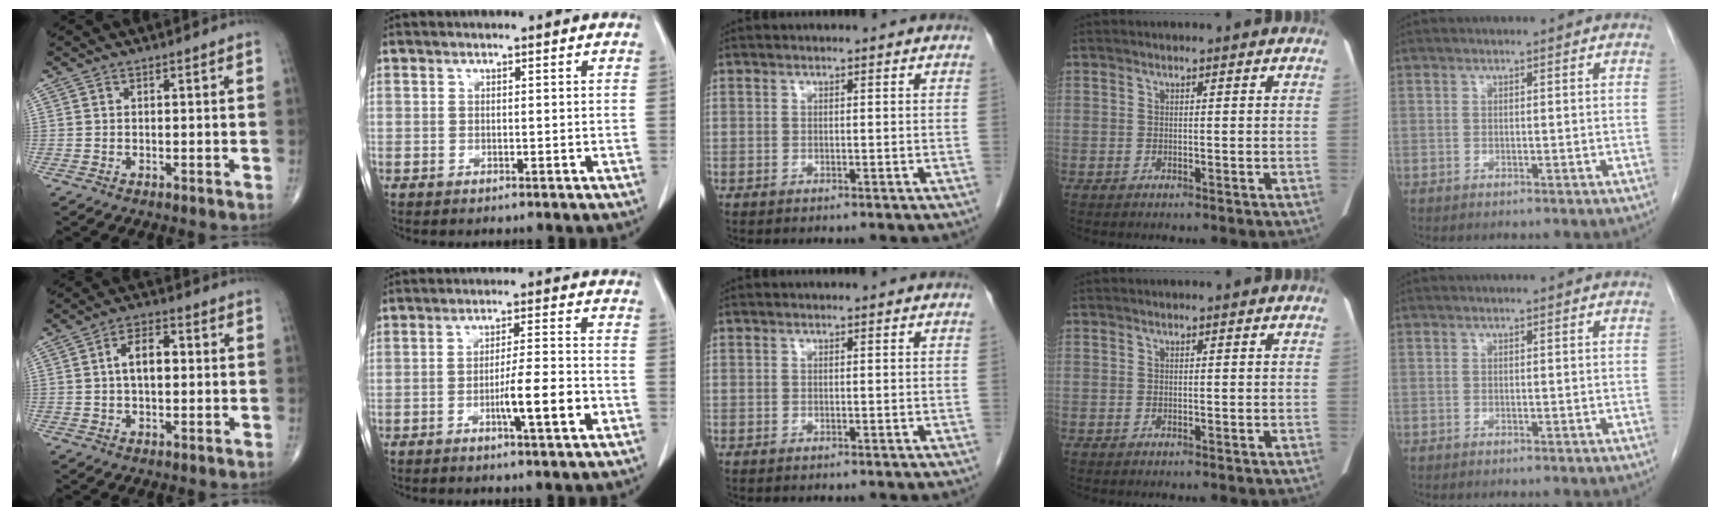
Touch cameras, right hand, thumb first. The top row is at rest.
{"thumb": {"total": 6.2, "force": [0.5, 3.5, 5.1], "torque": [-0.080, 0.016, 0.001]}, "index": {"total": 7.0, "force": [-2.6, 0.0, 6.5], "torque": [-0.107, -0.006, -0.043]}}